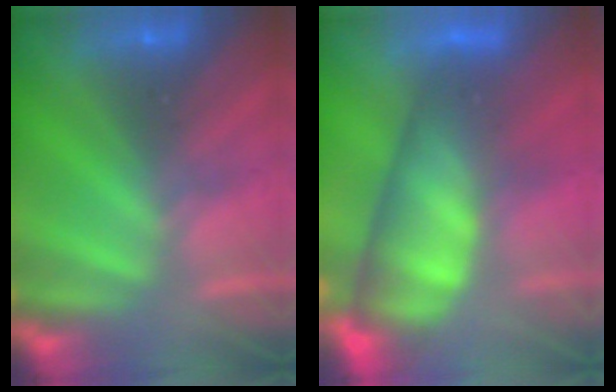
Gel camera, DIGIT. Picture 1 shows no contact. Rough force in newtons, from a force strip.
{"total": 10.2}